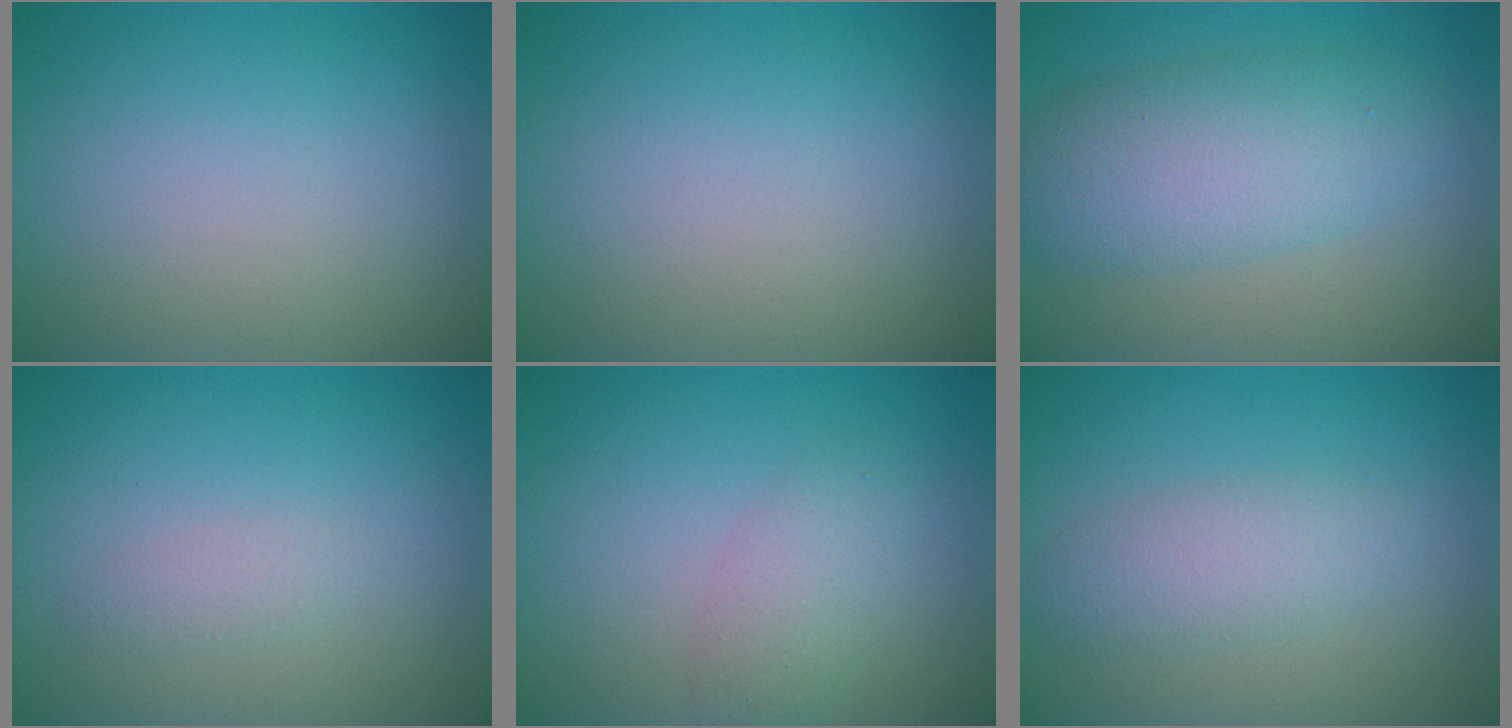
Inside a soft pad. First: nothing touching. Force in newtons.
{"total": 0.0}
{"total": 6.2, "press": 6.2, "slide": 0.2}
{"total": 1.0, "press": 1.0, "slide": 0.0}
{"total": 2.3, "press": 2.3, "slide": 0.1}
{"total": 2.9, "press": 2.9, "slide": 0.1}